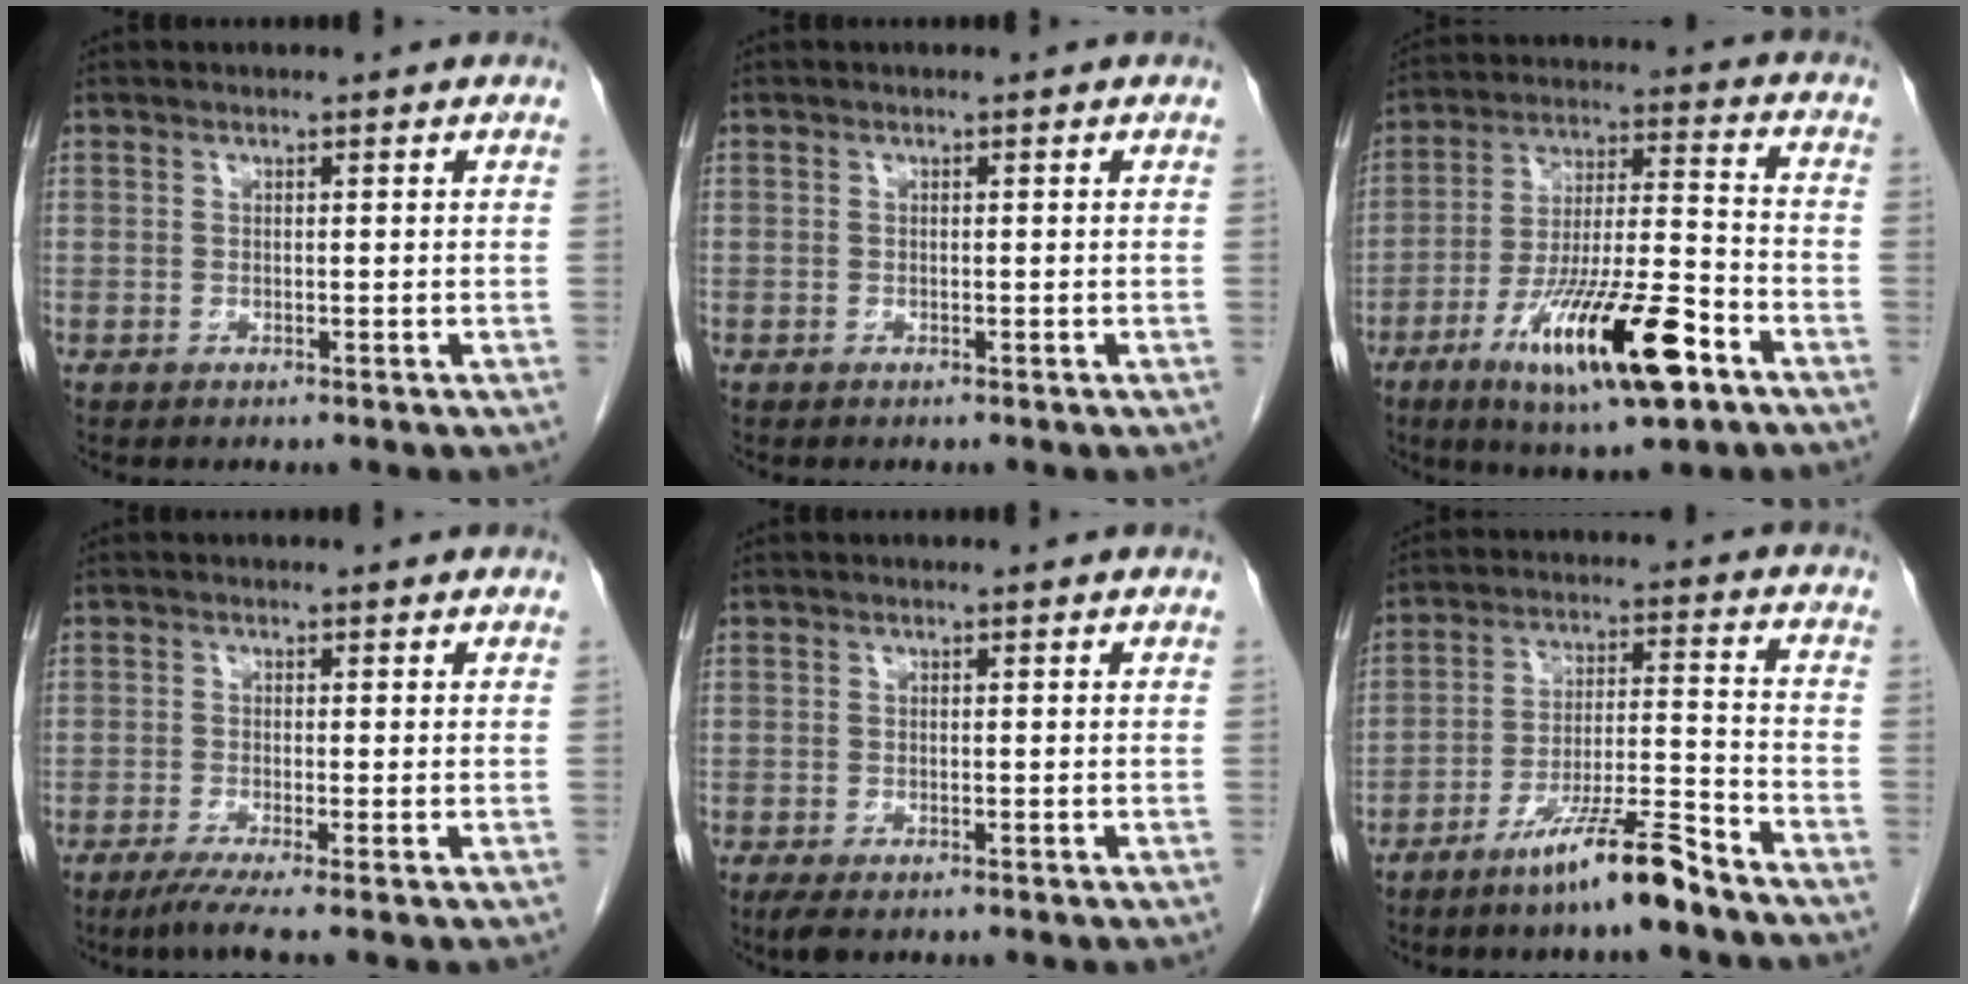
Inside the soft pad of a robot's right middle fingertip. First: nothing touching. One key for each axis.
{"total": 0.0}
{"total": 17.2, "fx": -8.8, "fy": 2.7, "fz": 14.6, "tx": -0.258, "ty": -0.017, "tz": -0.144}
{"total": 3.8, "fx": -2.5, "fy": -0.5, "fz": 2.8, "tx": -0.050, "ty": -0.014, "tz": -0.051}
{"total": 2.2, "fx": -1.5, "fy": 0.8, "fz": 1.5, "tx": -0.031, "ty": -0.007, "tz": -0.022}
{"total": 9.8, "fx": -7.4, "fy": -0.1, "fz": 6.5, "tx": -0.112, "ty": -0.010, "tz": -0.135}